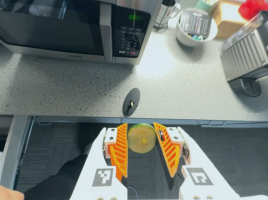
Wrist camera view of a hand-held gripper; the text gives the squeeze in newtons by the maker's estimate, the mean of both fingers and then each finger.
{"total": 9.4, "left": 9.7, "right": 9.1}